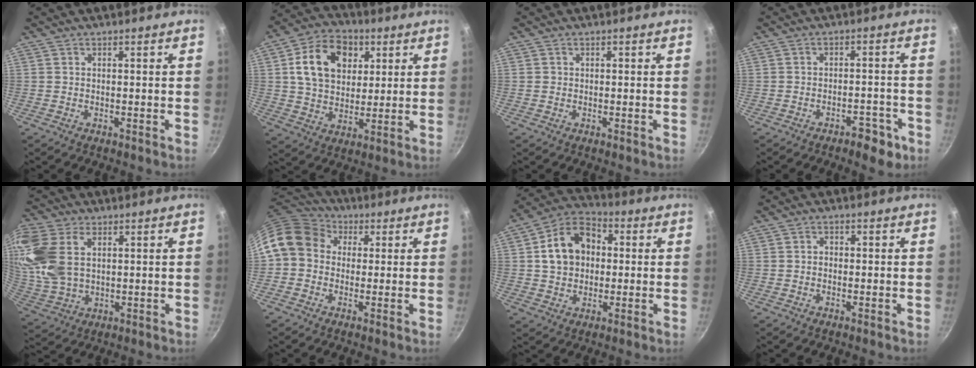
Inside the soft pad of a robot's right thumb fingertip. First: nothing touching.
{"total": 15.2, "force": [4.5, 11.1, 9.3], "torque": [-0.133, 0.002, 0.068]}
{"total": 0.8, "force": [0.0, 0.8, 0.2], "torque": [-0.001, 0.004, 0.001]}
{"total": 5.8, "force": [-3.4, 2.8, 3.6], "torque": [-0.026, 0.032, -0.036]}
{"total": 16.1, "force": [4.5, 10.4, 11.4], "torque": [-0.246, -0.006, 0.097]}
{"total": 11.8, "force": [2.2, 9.8, 6.2], "torque": [-0.092, 0.025, 0.019]}
{"total": 13.1, "force": [1.6, 10.1, 8.3], "torque": [-0.115, 0.028, 0.014]}
{"total": 1.3, "force": [-0.2, 1.1, 0.7], "torque": [-0.013, 0.006, -0.005]}